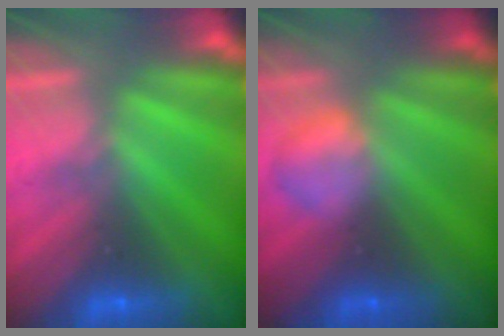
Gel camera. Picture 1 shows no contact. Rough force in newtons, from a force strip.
{"total": 2.2}